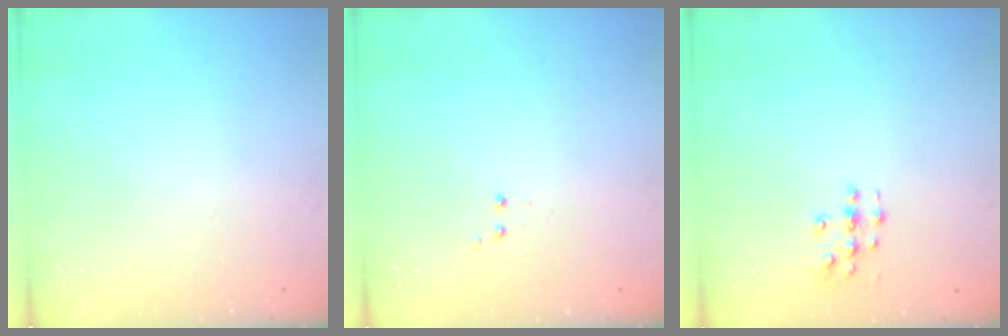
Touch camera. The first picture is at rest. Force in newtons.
{"total": 2.0, "press": 1.8, "slide": 0.9}
{"total": 3.7, "press": 3.7, "slide": 0.1}